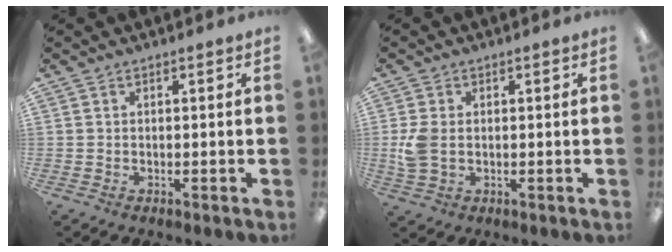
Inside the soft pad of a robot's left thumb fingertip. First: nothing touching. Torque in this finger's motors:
{"motor_torque": [0.00, 0.43, 0.12, 0.04, 0.05]}